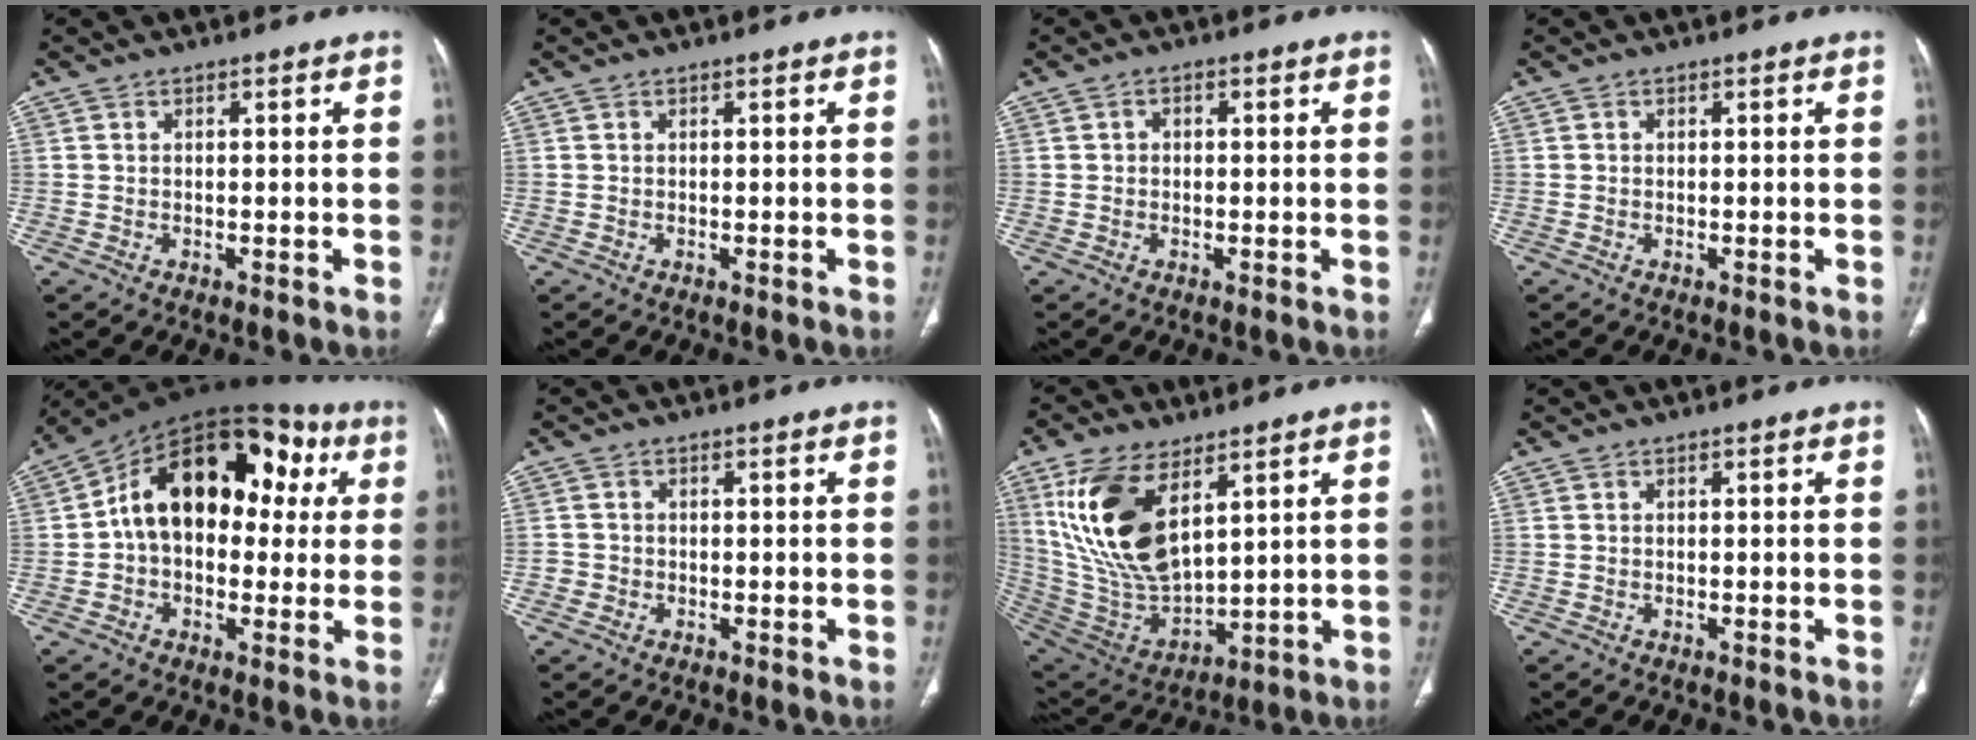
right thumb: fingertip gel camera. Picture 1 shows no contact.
{"total": 0.0}
{"total": 1.3, "force": [0.2, 1.0, 0.8], "torque": [-0.009, 0.008, 0.003]}
{"total": 0.0}
{"total": 21.3, "force": [3.7, 13.7, 15.9], "torque": [-0.203, 0.049, 0.045]}
{"total": 1.4, "force": [-0.5, 1.3, 0.1], "torque": [0.007, 0.006, -0.014]}
{"total": 19.4, "force": [8.1, 9.8, 14.7], "torque": [-0.275, -0.033, 0.172]}
{"total": 0.0}